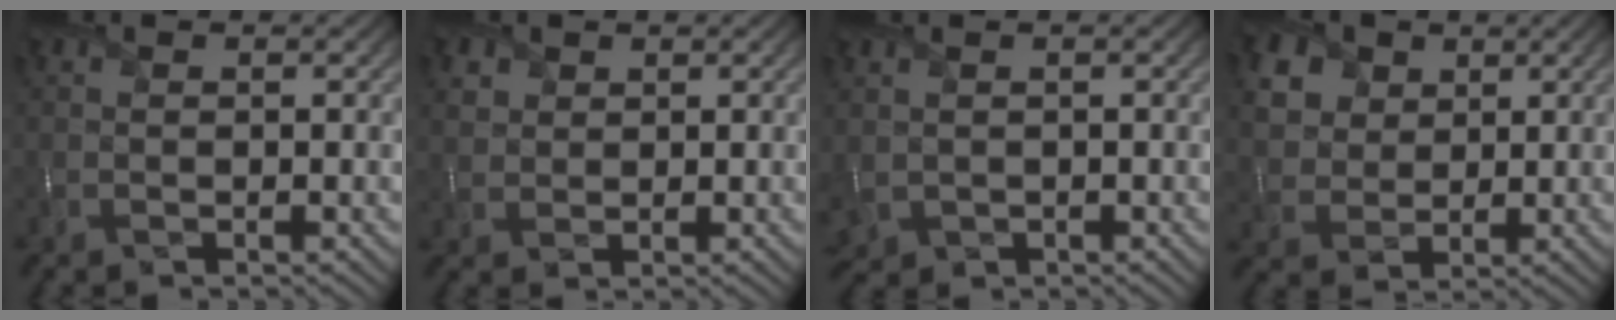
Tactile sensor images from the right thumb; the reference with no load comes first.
{"total": 2.6, "force": [1.5, 2.0, 0.8], "torque": [-0.032, -0.002, 0.036]}
{"total": 2.1, "force": [0.1, 1.7, 1.2], "torque": [-0.043, -0.010, 0.006]}
{"total": 8.0, "force": [3.7, 6.0, 3.7], "torque": [-0.137, 0.012, 0.069]}